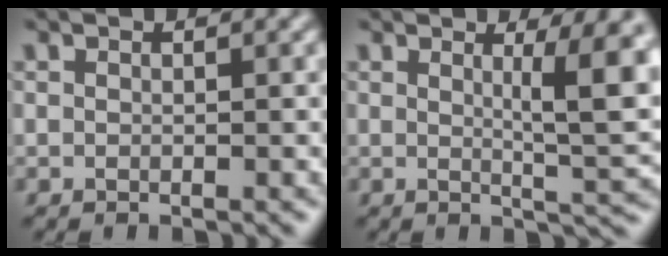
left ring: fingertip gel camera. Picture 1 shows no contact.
{"total": 5.8, "force": [1.3, 1.1, 5.5], "torque": [-0.070, -0.008, 0.021]}